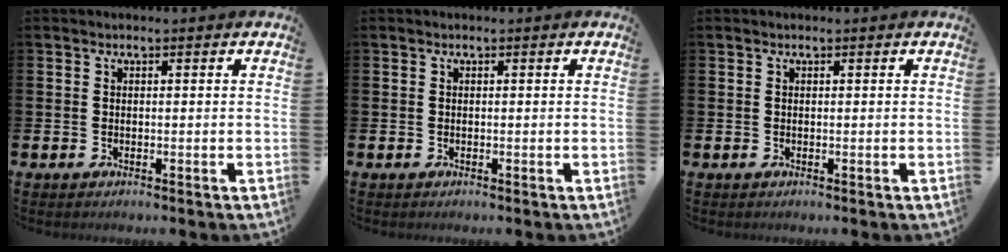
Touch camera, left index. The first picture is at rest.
{"total": 0.0}
{"total": 0.0}